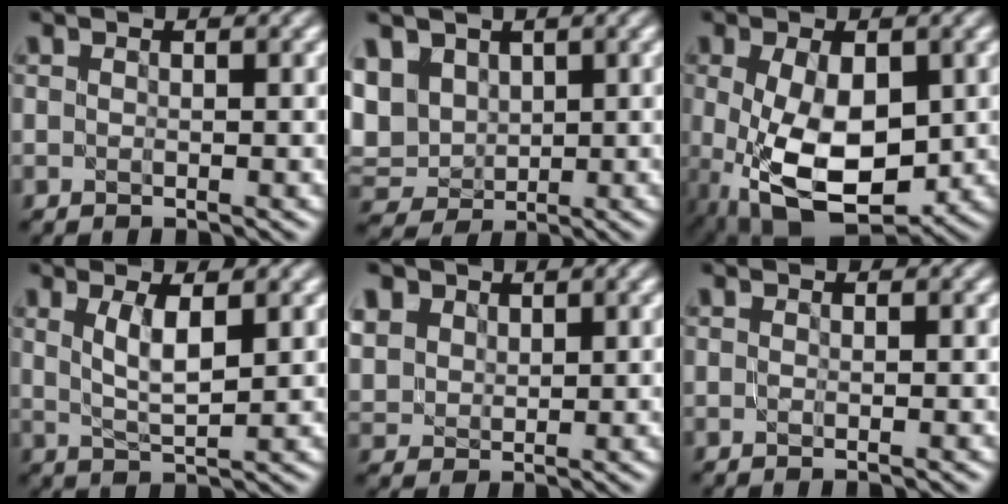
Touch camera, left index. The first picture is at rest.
{"total": 6.5, "force": [2.1, 5.1, 3.4], "torque": [-0.090, 0.022, 0.035]}
{"total": 9.7, "force": [-1.6, 5.4, 7.9], "torque": [-0.170, -0.025, -0.014]}
{"total": 3.3, "force": [1.2, 0.9, 3.0], "torque": [-0.061, -0.004, 0.026]}
{"total": 4.9, "force": [2.7, 3.6, 2.0], "torque": [-0.082, 0.010, 0.061]}
{"total": 0.9, "force": [-0.2, 0.4, 0.8], "torque": [-0.006, -0.008, -0.007]}